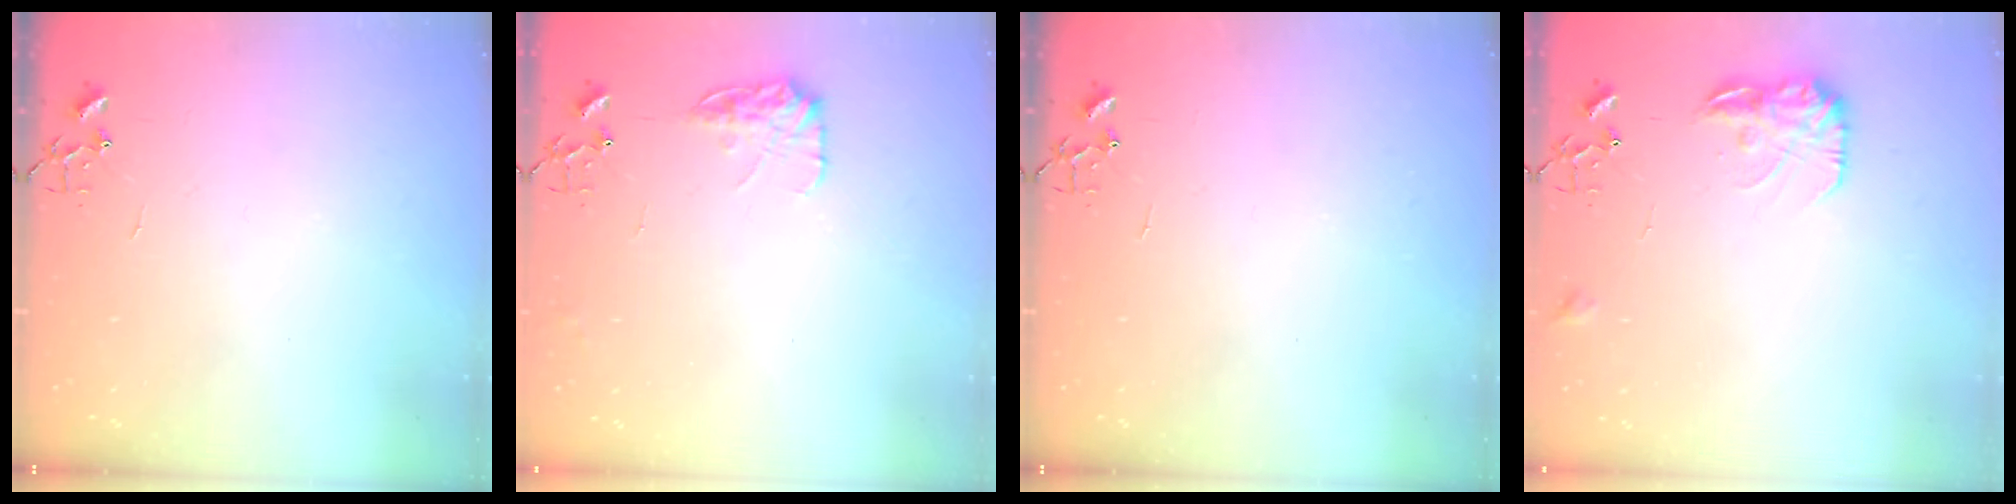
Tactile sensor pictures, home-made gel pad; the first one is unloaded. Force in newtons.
{"total": 11.4, "press": 11.3, "slide": 0.4}
{"total": 0.0}
{"total": 11.7, "press": 11.7, "slide": 0.4}